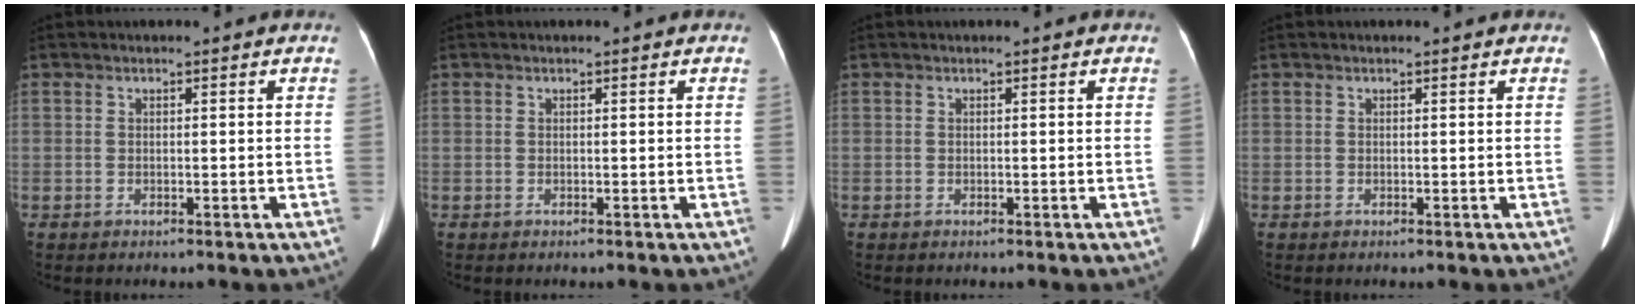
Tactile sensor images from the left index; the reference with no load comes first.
{"total": 0.0}
{"total": 0.0}
{"total": 0.9, "force": [0.9, 0.0, 0.3], "torque": [-0.011, 0.011, 0.013]}